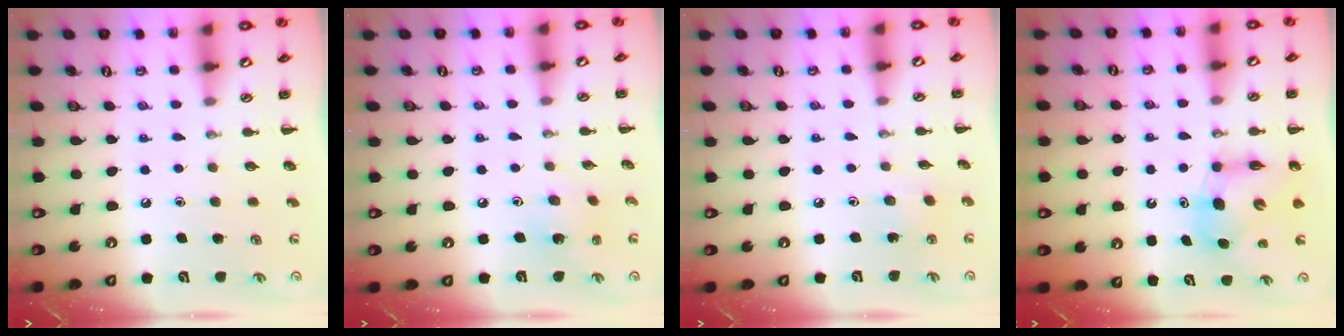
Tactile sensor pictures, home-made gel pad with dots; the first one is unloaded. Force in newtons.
{"total": 2.5, "press": 2.4, "slide": 0.7}
{"total": 2.1, "press": 2.1, "slide": 0.5}
{"total": 6.9, "press": 6.8, "slide": 0.9}